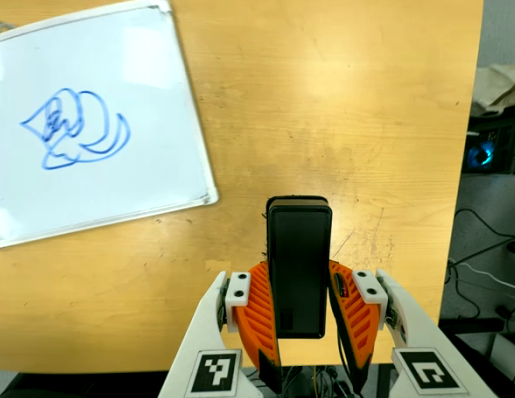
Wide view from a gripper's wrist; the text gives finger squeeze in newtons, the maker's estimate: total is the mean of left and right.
{"total": 5.6, "left": 3.9, "right": 7.3}